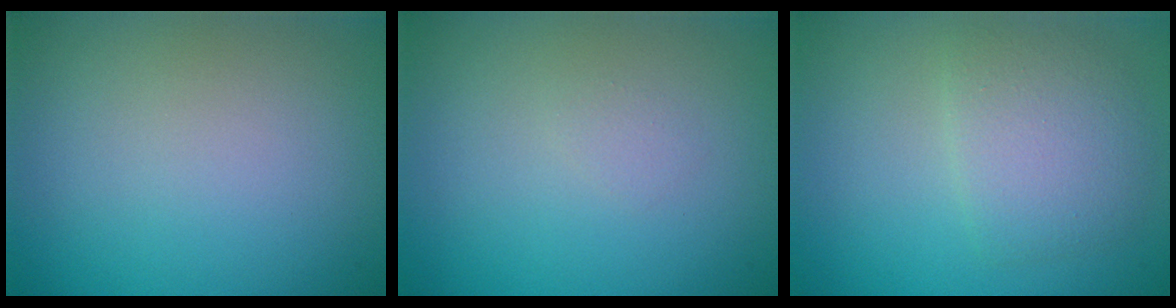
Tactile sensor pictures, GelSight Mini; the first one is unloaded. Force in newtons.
{"total": 0.6, "press": 0.6, "slide": 0.0}
{"total": 3.4, "press": 3.4, "slide": 0.1}